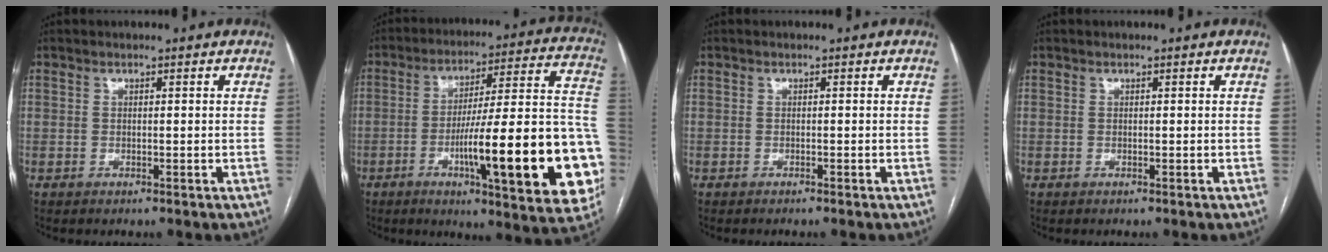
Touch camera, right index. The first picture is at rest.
{"total": 25.7, "force": [-7.2, 2.9, 24.5], "torque": [-0.271, 0.008, -0.097]}
{"total": 0.6, "force": [-0.5, -0.1, 0.3], "torque": [-0.005, 0.001, -0.010]}
{"total": 0.0}